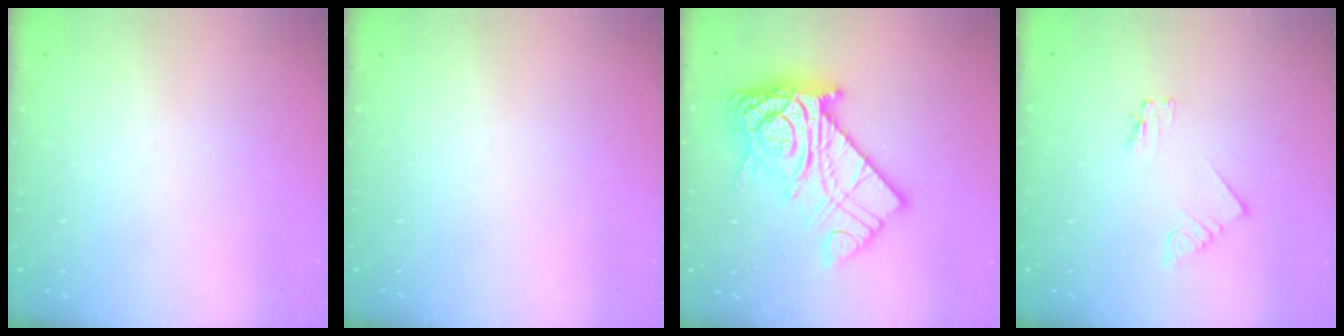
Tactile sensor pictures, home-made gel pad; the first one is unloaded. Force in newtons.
{"total": 0.0}
{"total": 19.9, "press": 19.8, "slide": 2.2}
{"total": 1.8, "press": 1.7, "slide": 0.2}